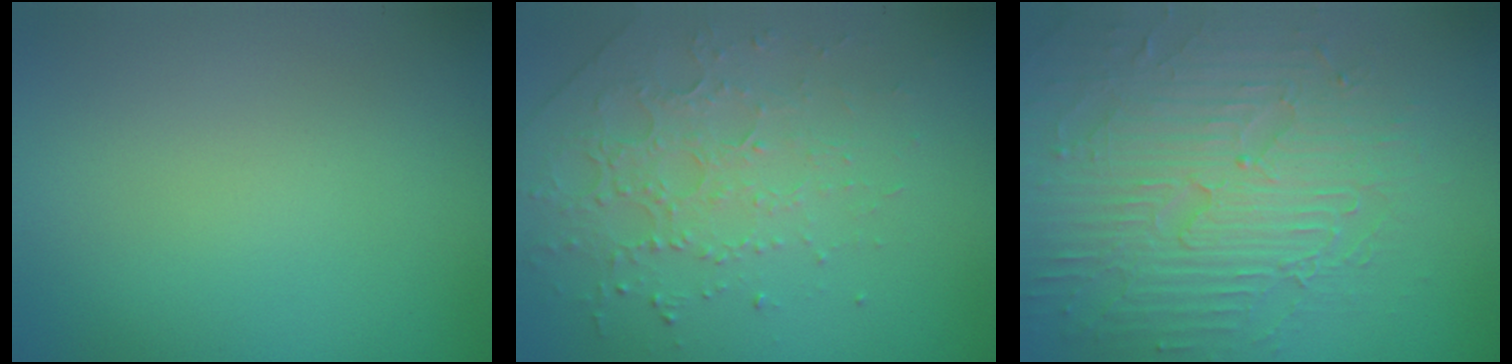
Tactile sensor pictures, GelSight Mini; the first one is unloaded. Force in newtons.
{"total": 4.6, "press": 3.1, "slide": 3.4}
{"total": 7.0, "press": 5.7, "slide": 4.1}